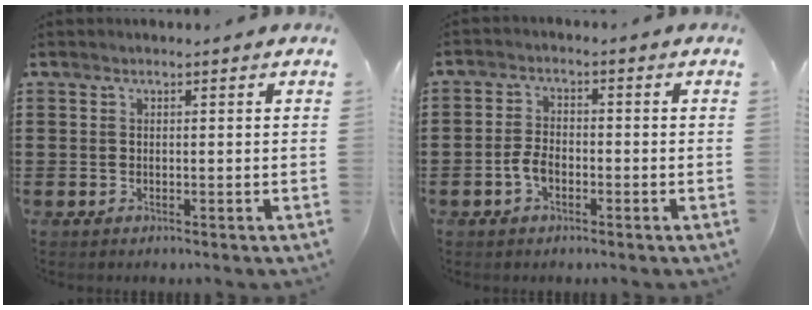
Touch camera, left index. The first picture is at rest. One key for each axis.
{"total": 3.4, "fx": -1.2, "fy": 1.8, "fz": 2.5, "tx": -0.067, "ty": -0.003, "tz": -0.029}